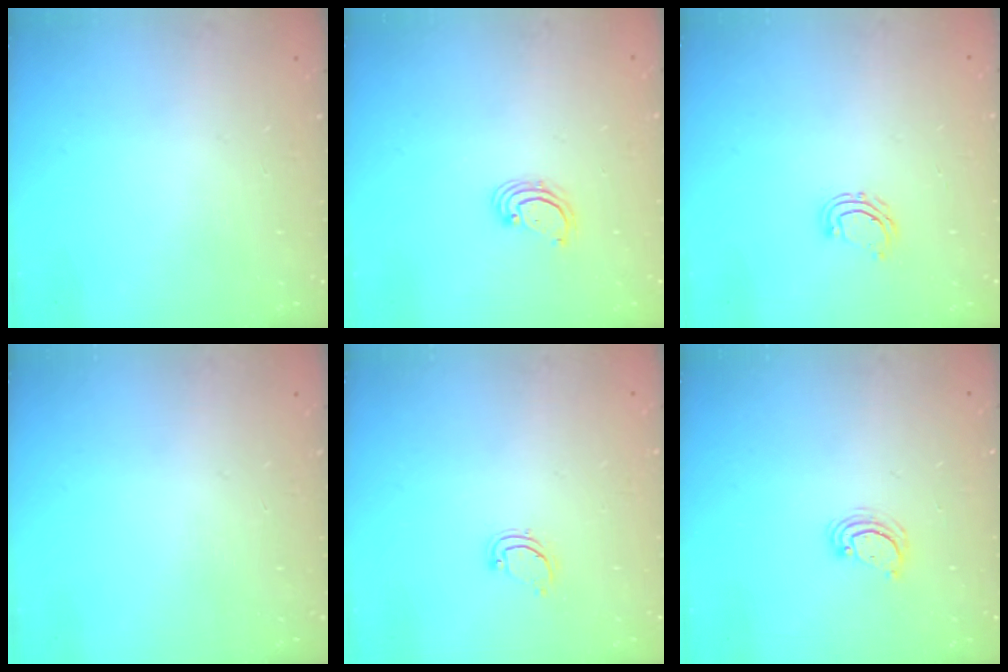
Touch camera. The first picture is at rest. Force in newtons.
{"total": 2.8, "press": 2.8, "slide": 0.3}
{"total": 5.6, "press": 5.4, "slide": 1.4}
{"total": 0.0}
{"total": 3.9, "press": 3.9, "slide": 0.4}
{"total": 4.3, "press": 4.3, "slide": 0.4}